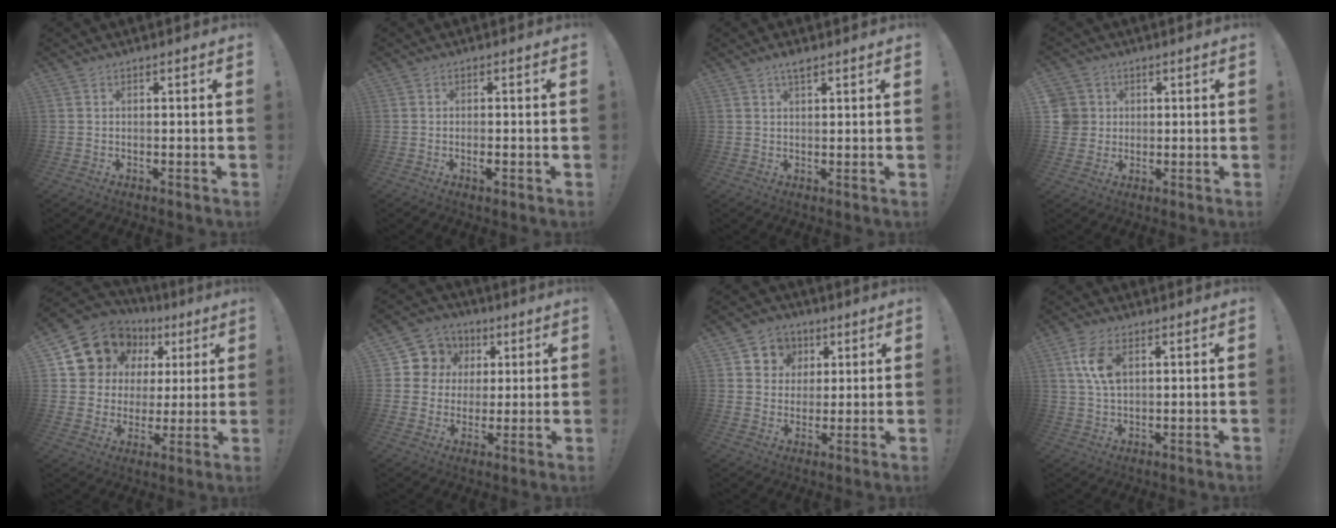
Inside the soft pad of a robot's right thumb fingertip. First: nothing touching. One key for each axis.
{"total": 1.5, "fx": -0.9, "fy": 0.3, "fz": 1.2, "tx": -0.025, "ty": 0.004, "tz": -0.013}
{"total": 2.5, "fx": 1.9, "fy": 0.5, "fz": 1.6, "tx": -0.023, "ty": -0.007, "tz": 0.032}
{"total": 6.8, "fx": 1.5, "fy": 6.4, "fz": 1.6, "tx": -0.043, "ty": -0.004, "tz": 0.032}
{"total": 14.7, "fx": 8.3, "fy": 11.2, "fz": 4.5, "tx": -0.075, "ty": -0.050, "tz": 0.172}
{"total": 9.5, "fx": 2.3, "fy": 9.0, "fz": 2.2, "tx": -0.032, "ty": -0.011, "tz": 0.052}
{"total": 7.6, "fx": 2.3, "fy": 7.1, "fz": 1.3, "tx": -0.023, "ty": -0.010, "tz": 0.048}
{"total": 8.2, "fx": 2.6, "fy": 4.5, "fz": 6.3, "tx": -0.124, "ty": -0.002, "tz": 0.047}